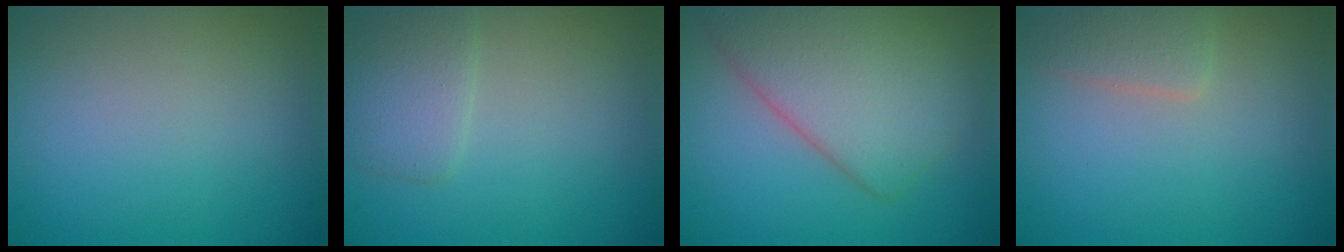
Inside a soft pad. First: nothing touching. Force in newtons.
{"total": 2.7, "press": 2.7, "slide": 0.1}
{"total": 6.7, "press": 6.7, "slide": 0.1}
{"total": 2.0, "press": 2.0, "slide": 0.1}